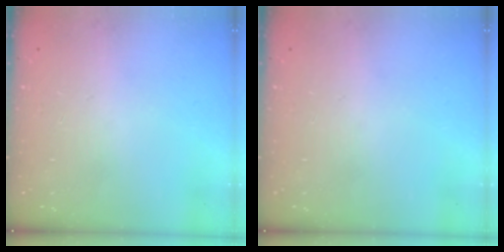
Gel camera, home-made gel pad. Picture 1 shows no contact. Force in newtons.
{"total": 0.0}